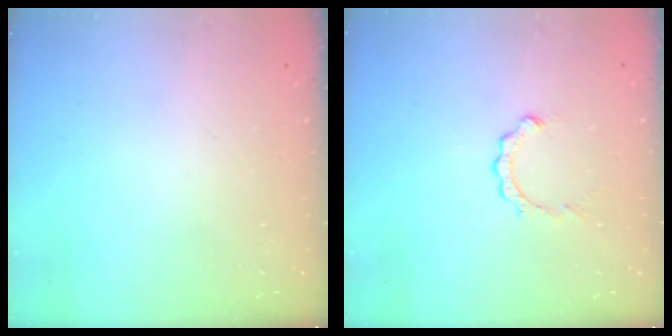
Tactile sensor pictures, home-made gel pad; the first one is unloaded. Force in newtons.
{"total": 2.9, "press": 2.9, "slide": 0.4}